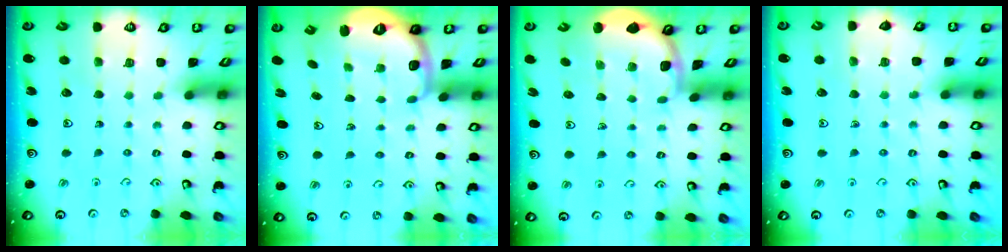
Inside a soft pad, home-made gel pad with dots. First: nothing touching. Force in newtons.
{"total": 2.8, "press": 1.9, "slide": 2.0}
{"total": 1.9, "press": 1.9, "slide": 0.0}
{"total": 3.1, "press": 3.0, "slide": 0.5}